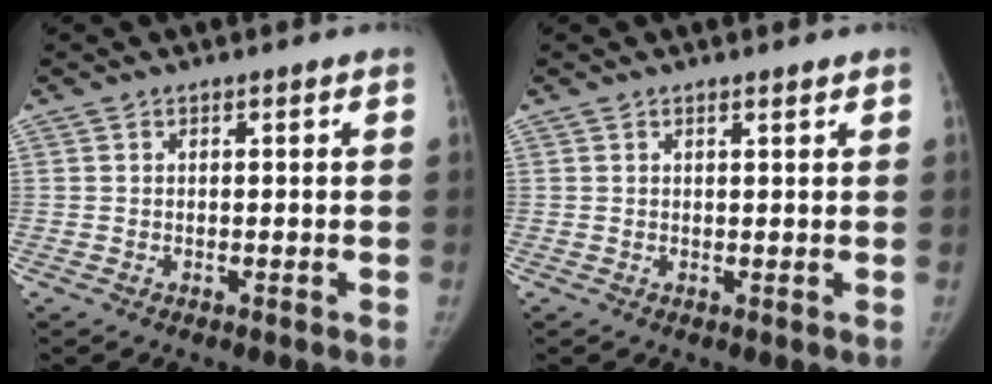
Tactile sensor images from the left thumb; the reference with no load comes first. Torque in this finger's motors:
{"motor_torque": [-0.48, -0.20, 0.09, 0.15, -0.05]}